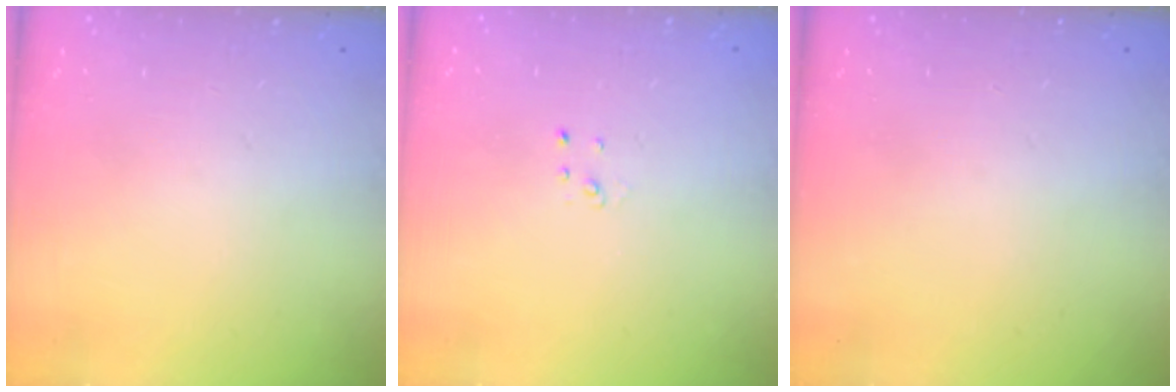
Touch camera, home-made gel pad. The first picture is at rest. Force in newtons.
{"total": 2.0, "press": 2.0, "slide": 0.2}
{"total": 0.0}